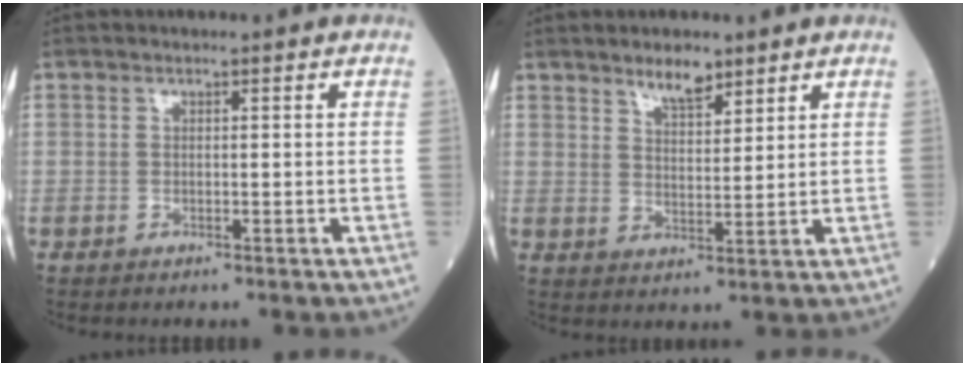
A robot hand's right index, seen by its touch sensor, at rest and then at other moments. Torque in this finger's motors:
{"motor_torque": [0.02, 0.16, 0.04, 0.02]}